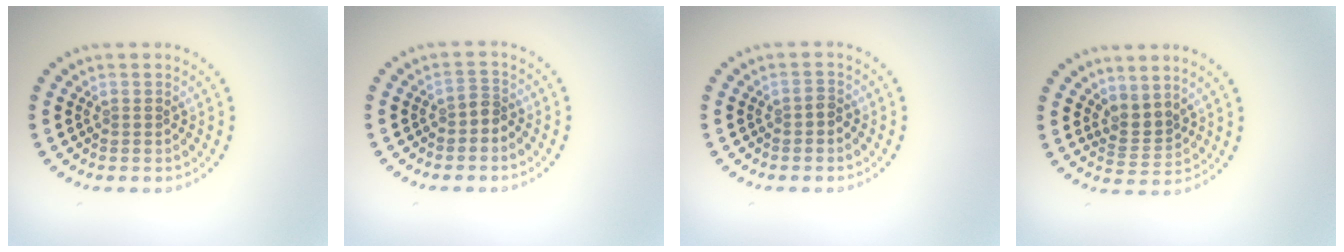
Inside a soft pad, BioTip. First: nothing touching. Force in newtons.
{"total": 1.3, "press": 1.0, "slide": 0.8}
{"total": 0.8, "press": 0.7, "slide": 0.4}
{"total": 2.3, "press": 1.5, "slide": 1.7}